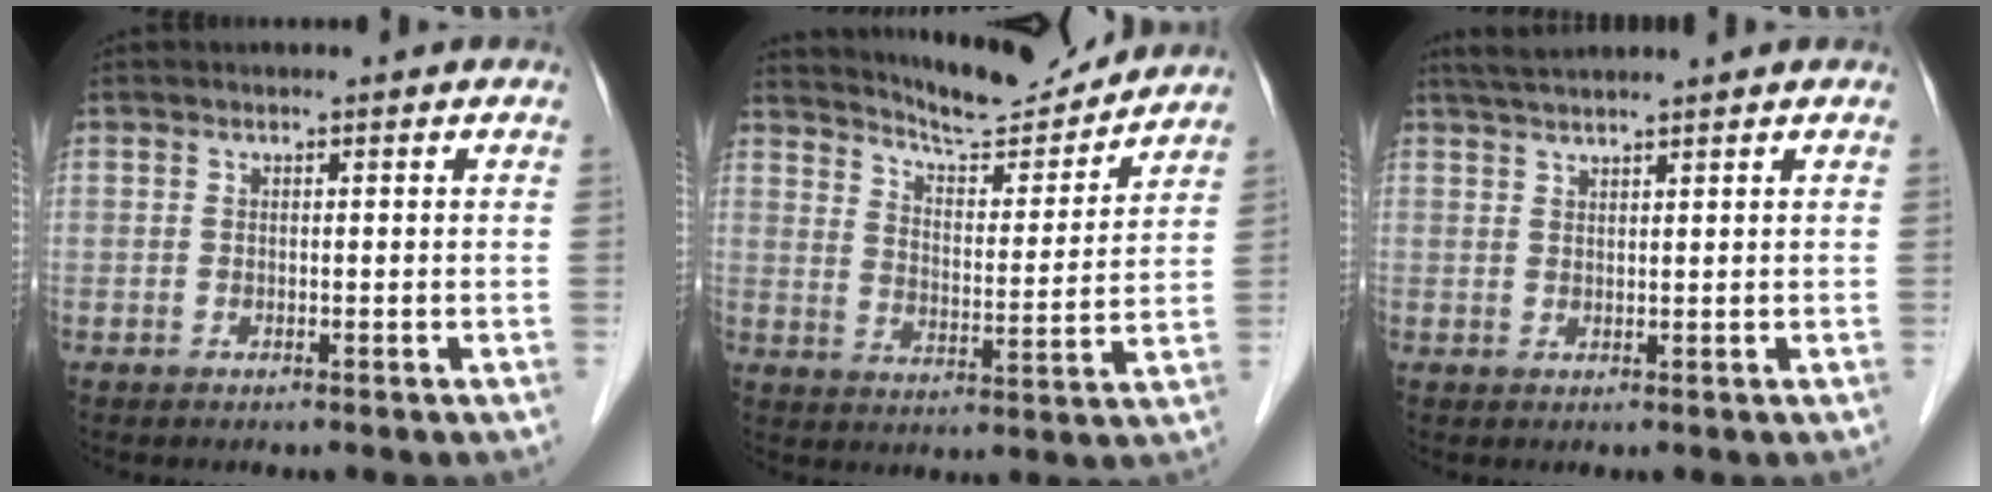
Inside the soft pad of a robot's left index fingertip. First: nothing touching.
{"total": 13.0, "force": [12.5, 1.1, 3.4], "torque": [-0.060, -0.004, 0.190]}
{"total": 4.8, "force": [4.2, -0.6, 2.3], "torque": [-0.038, 0.027, 0.076]}